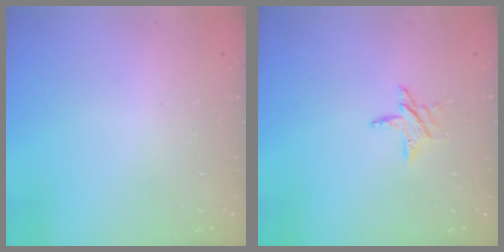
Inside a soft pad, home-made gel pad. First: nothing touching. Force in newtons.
{"total": 5.1, "press": 5.1, "slide": 0.3}